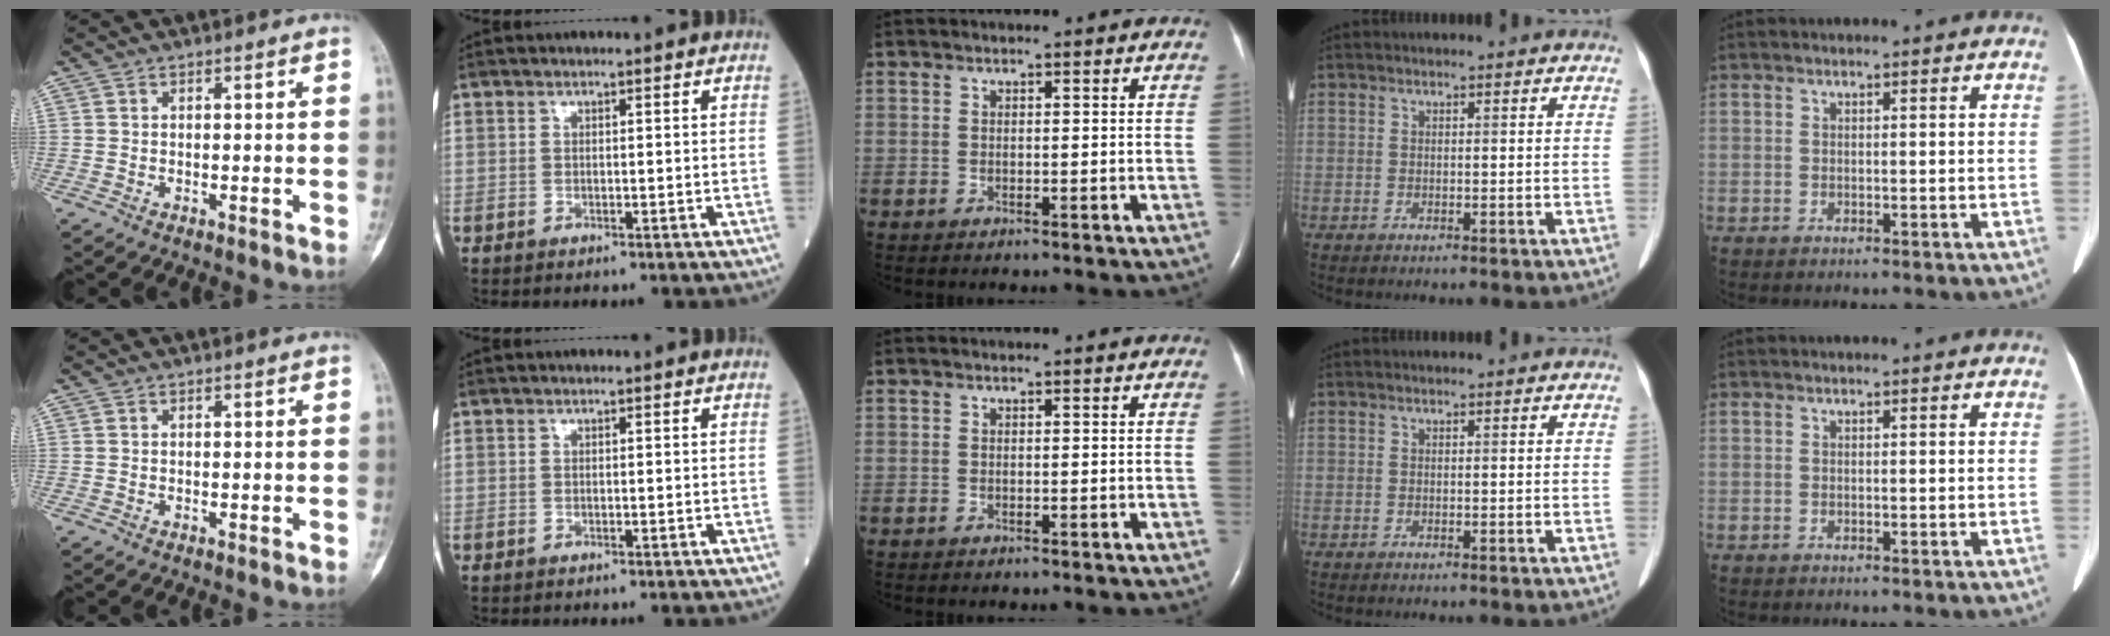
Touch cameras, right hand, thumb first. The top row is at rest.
{}